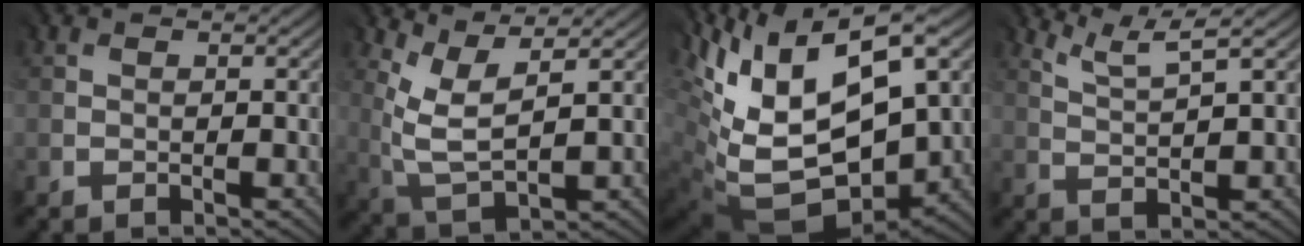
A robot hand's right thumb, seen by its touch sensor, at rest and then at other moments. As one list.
[{"total": 5.7, "force": [2.9, 1.7, 4.6], "torque": [-0.109, 0.002, 0.067]}, {"total": 16.2, "force": [3.5, 10.1, 12.2], "torque": [-0.250, -0.014, 0.103]}, {"total": 4.2, "force": [3.3, 0.2, 2.5], "torque": [-0.052, 0.006, 0.076]}]